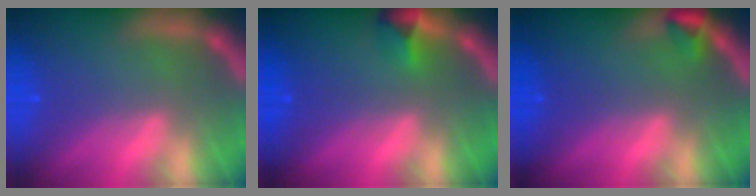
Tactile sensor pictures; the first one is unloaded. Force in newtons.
{"total": 1.9}
{"total": 1.5}